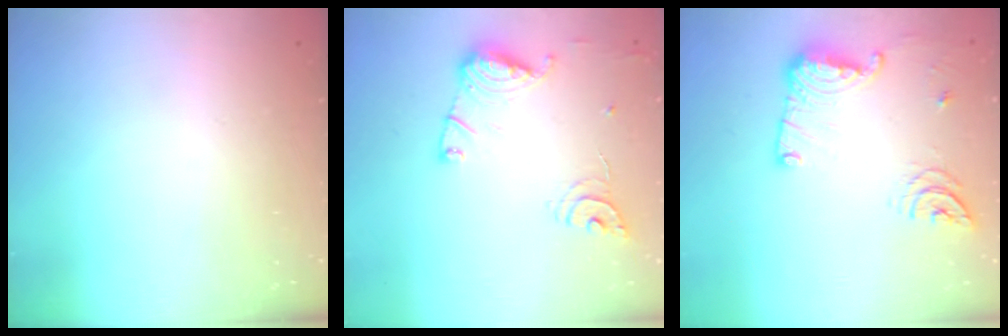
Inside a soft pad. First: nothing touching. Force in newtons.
{"total": 13.7, "press": 13.6, "slide": 1.5}
{"total": 14.3, "press": 14.2, "slide": 1.4}